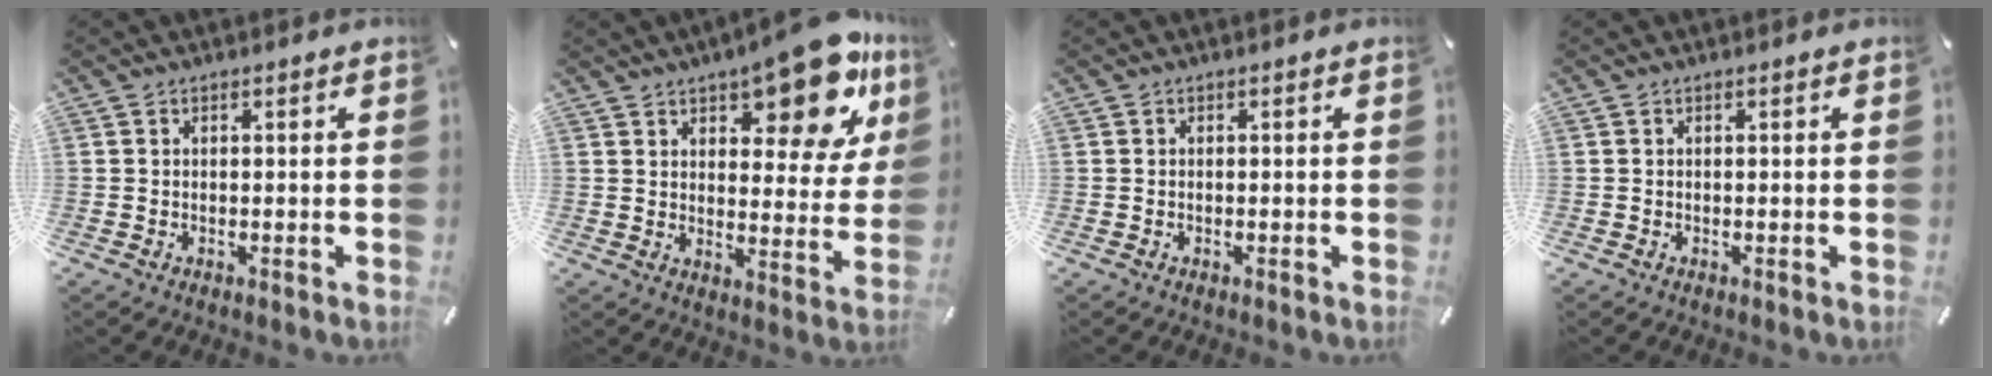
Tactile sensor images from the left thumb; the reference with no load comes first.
{"total": 18.1, "force": [11.6, 7.4, 11.7], "torque": [-0.141, -0.082, 0.189]}
{"total": 0.0}
{"total": 0.0}